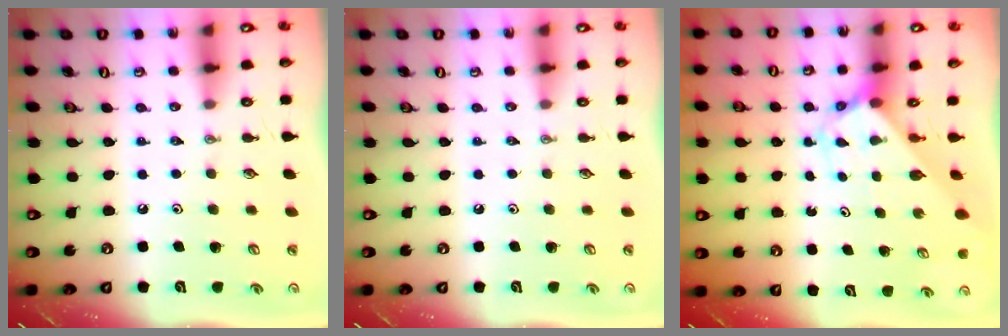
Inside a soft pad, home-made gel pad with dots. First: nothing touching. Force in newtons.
{"total": 0.0}
{"total": 2.7, "press": 2.7, "slide": 0.2}